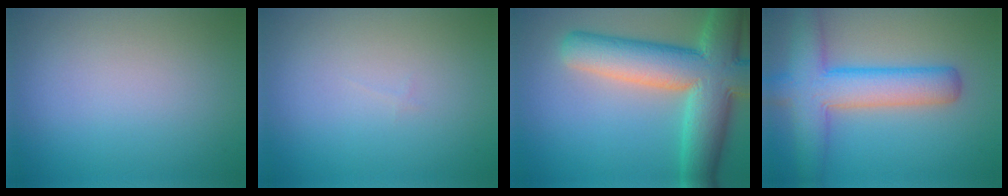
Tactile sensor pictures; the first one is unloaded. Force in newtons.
{"total": 0.0}
{"total": 12.0, "press": 12.0, "slide": 0.7}
{"total": 7.7, "press": 7.7, "slide": 0.2}